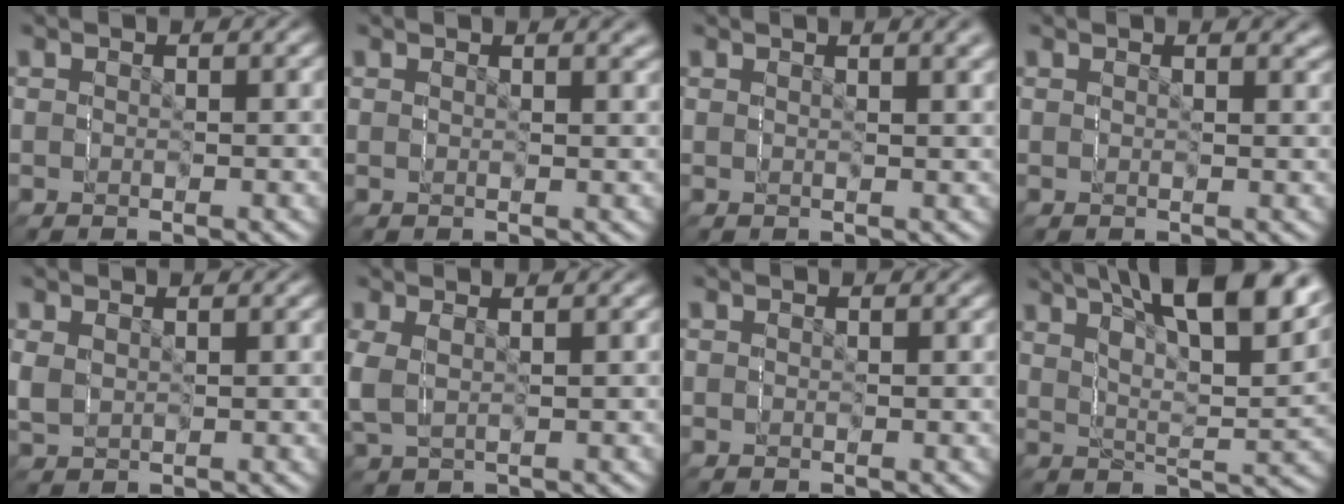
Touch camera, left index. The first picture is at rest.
{"total": 1.0, "force": [0.5, -0.8, -0.2], "torque": [0.010, 0.011, 0.004]}
{"total": 1.4, "force": [0.4, -1.2, -0.5], "torque": [0.007, 0.016, 0.004]}
{"total": 0.9, "force": [0.7, -0.5, -0.3], "torque": [0.013, 0.010, 0.005]}
{"total": 1.0, "force": [0.3, 0.9, -0.2], "torque": [-0.006, -0.001, 0.009]}
{"total": 1.6, "force": [-0.5, 1.4, 0.7], "torque": [-0.033, 0.001, -0.003]}
{"total": 0.0}
{"total": 9.8, "force": [7.6, 2.2, 5.8], "torque": [-0.096, 0.054, 0.089]}